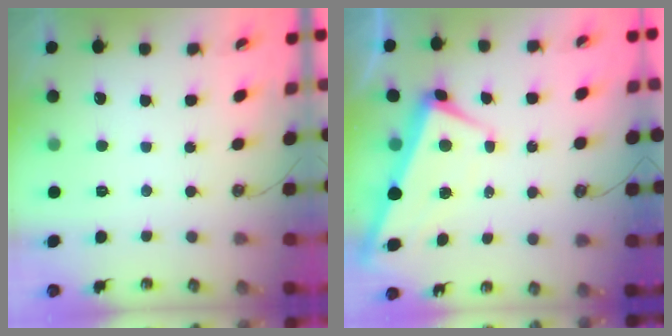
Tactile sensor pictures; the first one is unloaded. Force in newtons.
{"total": 0.8, "press": 0.3, "slide": 0.8}